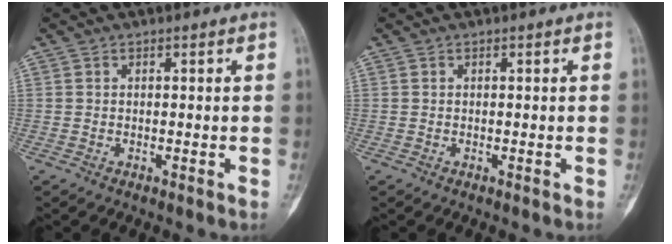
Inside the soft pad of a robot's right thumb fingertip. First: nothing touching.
{"total": 0.0}